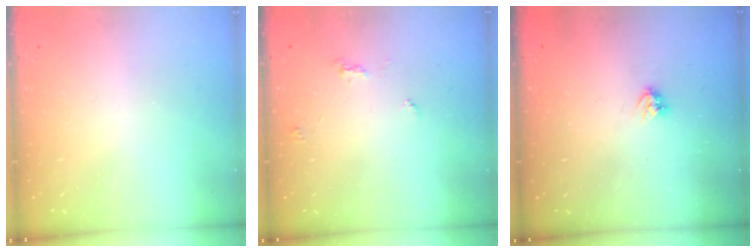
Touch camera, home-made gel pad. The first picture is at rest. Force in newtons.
{"total": 5.6, "press": 5.6, "slide": 0.4}
{"total": 3.6, "press": 3.6, "slide": 0.5}